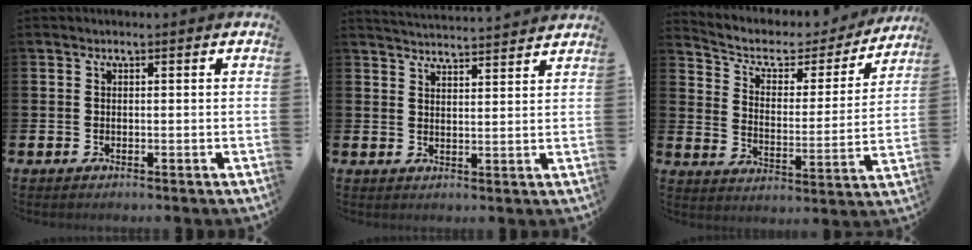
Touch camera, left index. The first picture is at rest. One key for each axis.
{"total": 4.1, "fx": 4.1, "fy": -0.3, "fz": 0.2, "tx": -0.004, "ty": -0.033, "tz": 0.072}
{"total": 5.8, "fx": 4.8, "fy": 2.8, "fz": 1.9, "tx": -0.056, "ty": -0.037, "tz": 0.072}